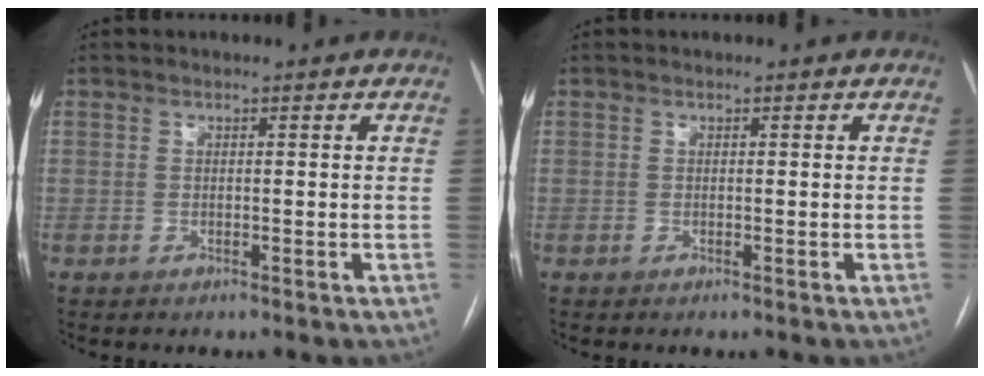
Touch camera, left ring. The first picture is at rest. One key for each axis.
{"total": 0.0}